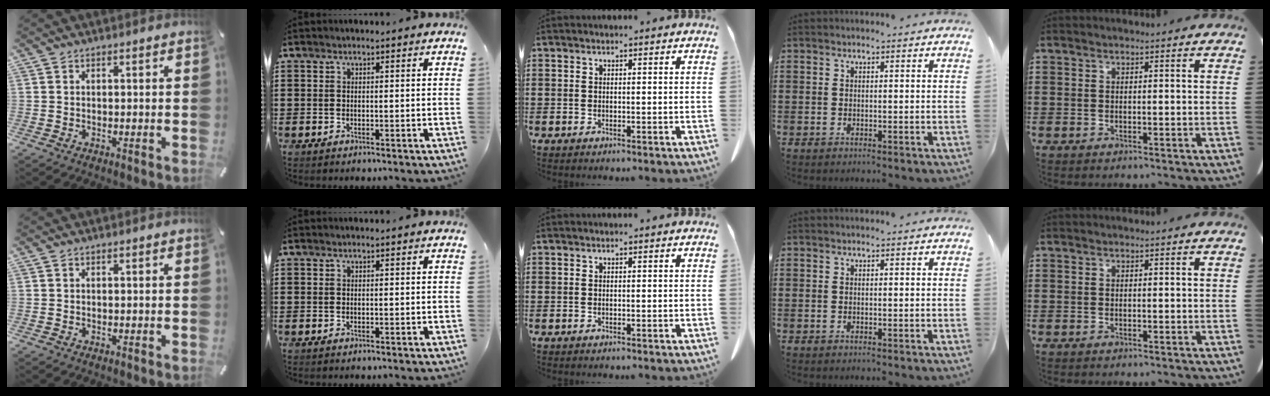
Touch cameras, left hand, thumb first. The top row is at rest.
{}